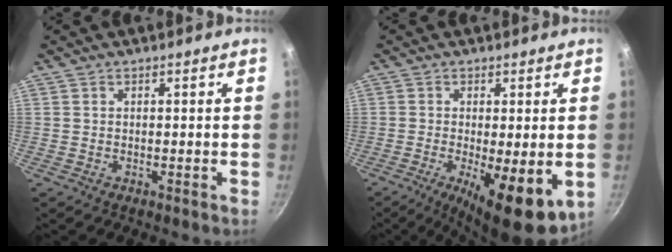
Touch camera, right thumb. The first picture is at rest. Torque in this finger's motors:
{"motor_torque": [-0.25, 0.89, 0.11, -0.09, 0.36]}